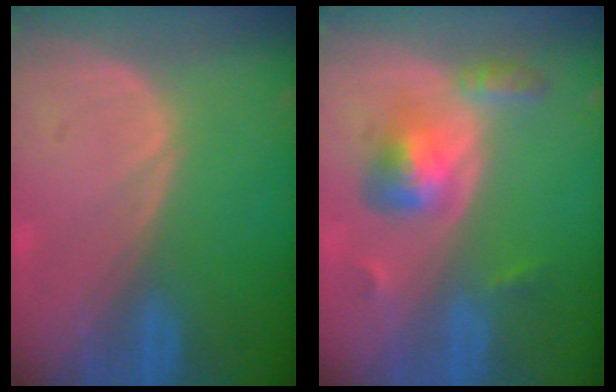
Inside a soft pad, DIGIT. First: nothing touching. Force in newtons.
{"total": 6.2, "press": 5.5, "slide": 2.8}